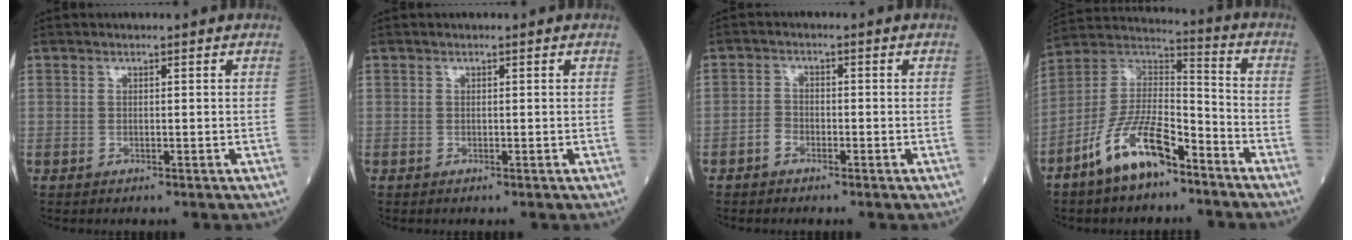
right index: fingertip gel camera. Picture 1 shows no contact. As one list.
[{"total": 0.0}, {"total": 2.0, "force": [-1.2, 1.3, 0.9], "torque": [-0.012, 0.007, -0.025]}, {"total": 12.8, "force": [-8.1, 4.4, 8.9], "torque": [-0.186, 0.009, -0.154]}]